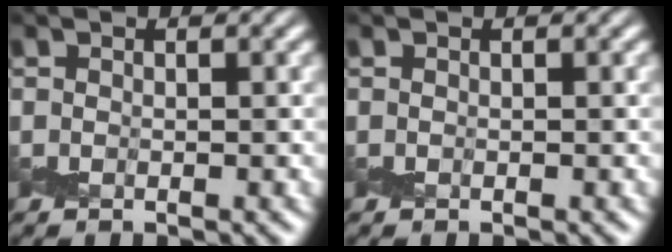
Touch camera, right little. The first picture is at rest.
{"total": 0.0}